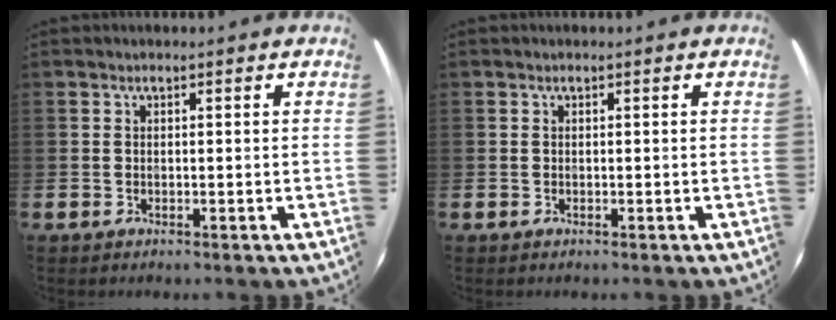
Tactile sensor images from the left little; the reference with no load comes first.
{"total": 0.0}